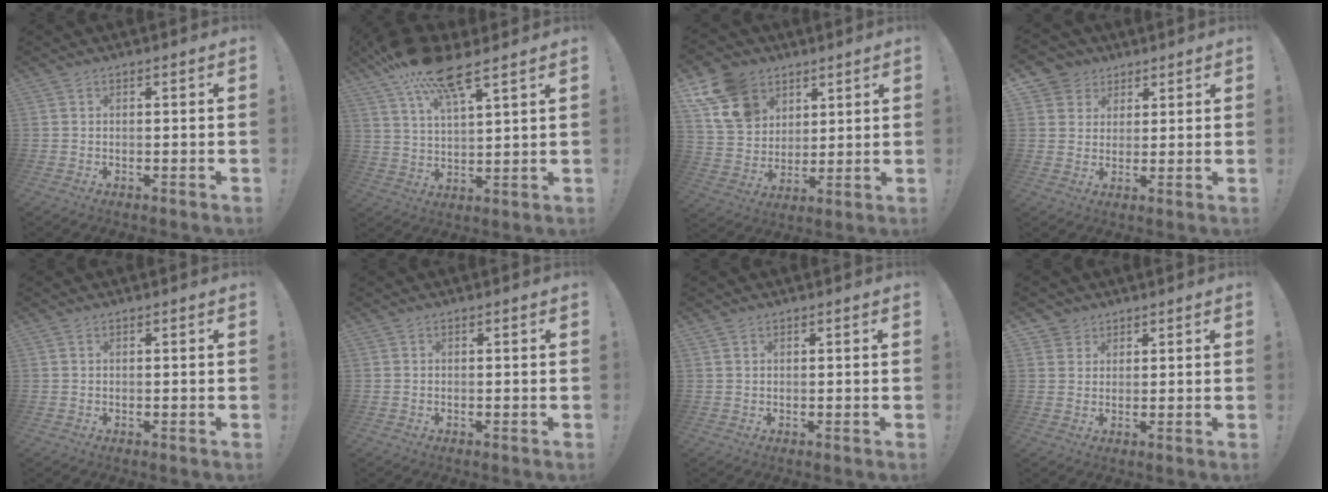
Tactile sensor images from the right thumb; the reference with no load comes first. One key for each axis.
{"total": 13.8, "fx": 10.1, "fy": 3.3, "fz": 8.9, "tx": -0.164, "ty": -0.052, "tz": 0.173}
{"total": 15.4, "fx": 8.0, "fy": 11.5, "fz": 6.3, "tx": -0.108, "ty": -0.038, "tz": 0.163}
{"total": 6.3, "fx": 3.0, "fy": 5.5, "fz": 0.7, "tx": -0.016, "ty": -0.018, "tz": 0.062}
{"total": 0.0}
{"total": 0.0}
{"total": 0.8, "fx": 0.5, "fy": 0.5, "fz": 0.3, "tx": -0.002, "ty": -0.001, "tz": 0.010}
{"total": 3.4, "fx": 2.2, "fy": 2.6, "fz": 0.0, "tx": -0.001, "ty": -0.009, "tz": 0.041}